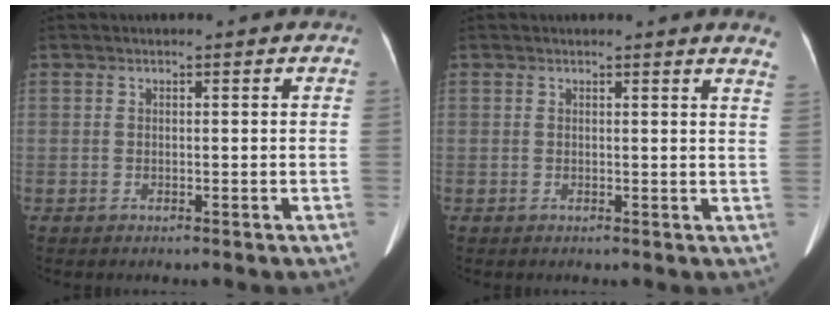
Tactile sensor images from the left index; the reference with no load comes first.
{"total": 3.6, "force": [3.4, -0.2, 1.3], "torque": [-0.016, -0.017, 0.014]}